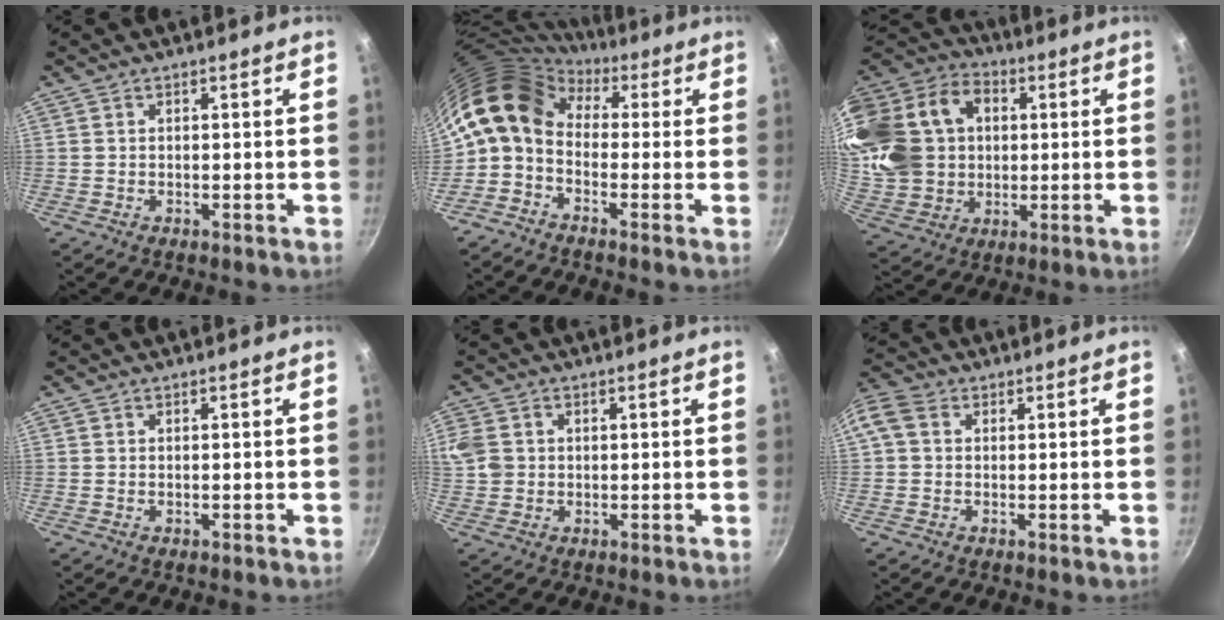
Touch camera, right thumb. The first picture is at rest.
{"total": 10.5, "force": [2.1, 7.2, 7.3], "torque": [-0.123, 0.024, 0.013]}
{"total": 24.9, "force": [3.8, 19.5, 15.0], "torque": [-0.296, 0.031, 0.078]}
{"total": 0.0}
{"total": 8.2, "force": [1.2, 6.9, 4.3], "torque": [-0.098, 0.012, 0.022]}
{"total": 7.6, "force": [1.5, 6.1, 4.3], "torque": [-0.100, 0.023, 0.013]}